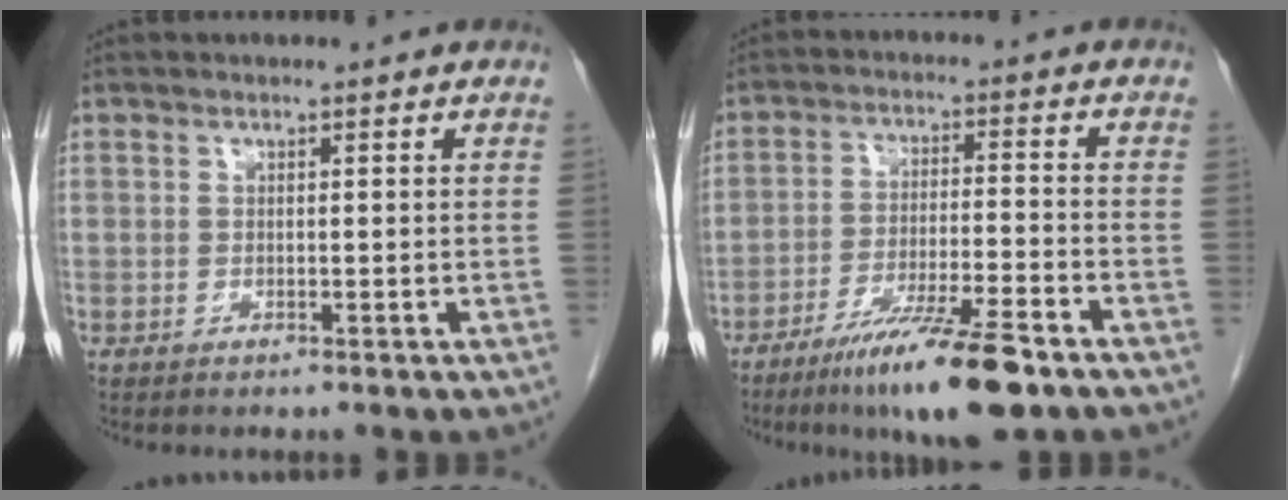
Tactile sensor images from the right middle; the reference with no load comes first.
{"total": 11.9, "force": [-8.1, 0.7, 8.7], "torque": [-0.152, -0.031, -0.137]}